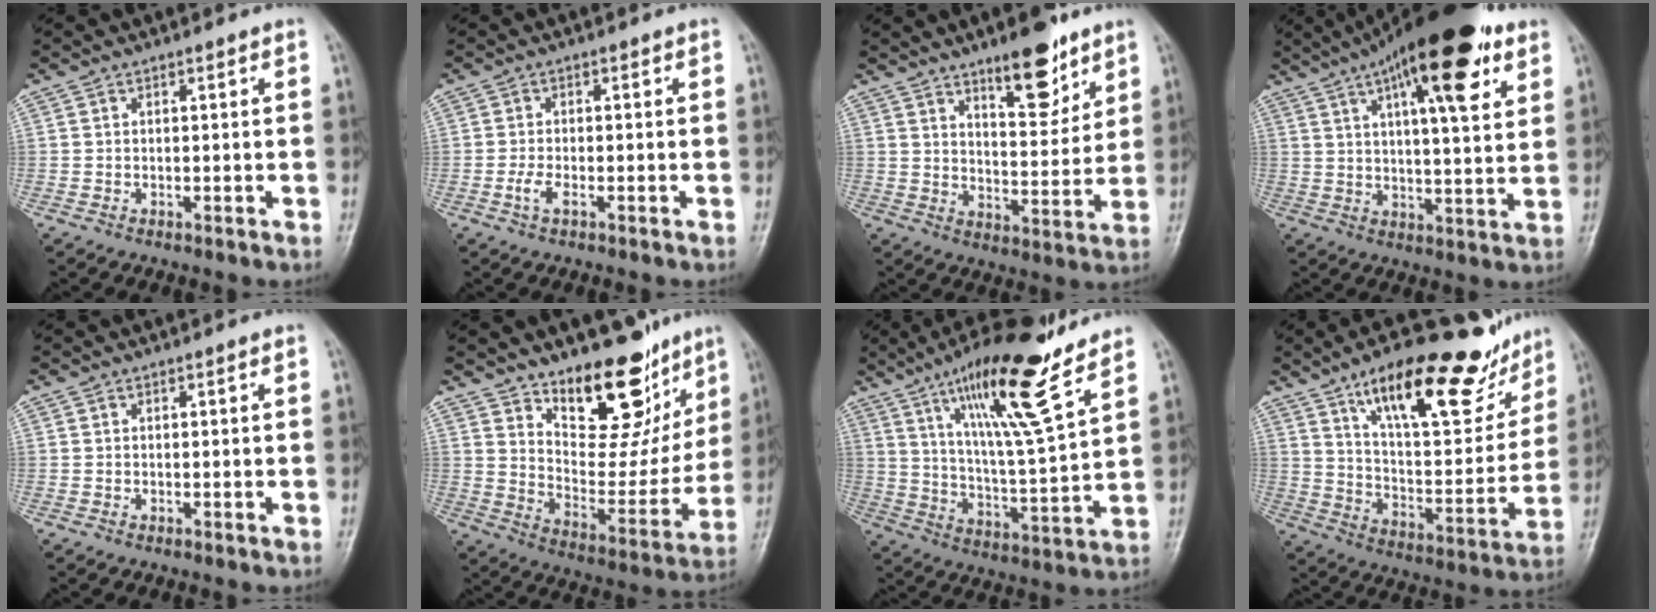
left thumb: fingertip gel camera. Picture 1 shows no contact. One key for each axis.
{"total": 2.3, "fx": -1.0, "fy": 1.0, "fz": 1.9, "tx": -0.046, "ty": 0.004, "tz": -0.021}
{"total": 11.6, "fx": 7.7, "fy": 4.1, "fz": 7.6, "tx": -0.084, "ty": -0.053, "tz": 0.122}
{"total": 20.5, "fx": 10.6, "fy": 6.1, "fz": 16.5, "tx": -0.239, "ty": -0.015, "tz": 0.158}
{"total": 0.0}
{"total": 19.2, "fx": 13.3, "fy": 9.0, "fz": 10.6, "tx": -0.086, "ty": -0.095, "tz": 0.208}
{"total": 18.7, "fx": 12.1, "fy": 2.7, "fz": 14.0, "tx": -0.227, "ty": -0.064, "tz": 0.210}
{"total": 25.3, "fx": 16.2, "fy": 9.0, "fz": 17.2, "tx": -0.206, "ty": -0.052, "tz": 0.257}